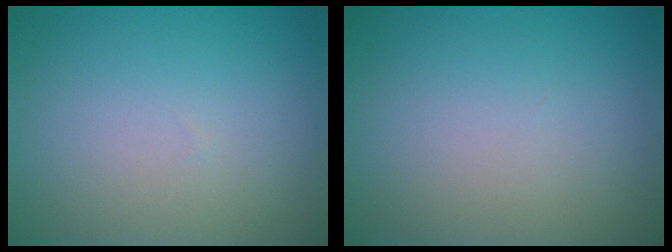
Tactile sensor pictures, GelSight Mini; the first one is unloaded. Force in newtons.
{"total": 0.0}